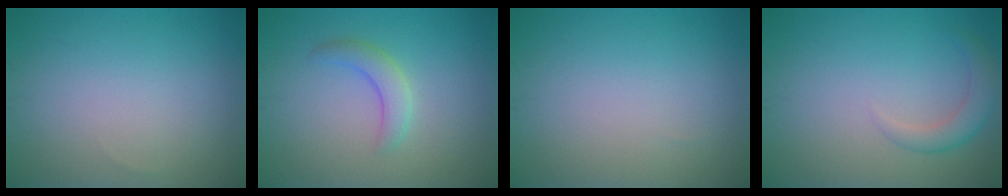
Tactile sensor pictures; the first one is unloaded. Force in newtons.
{"total": 2.3, "press": 2.2, "slide": 0.2}
{"total": 0.0}
{"total": 2.2, "press": 2.2, "slide": 0.1}